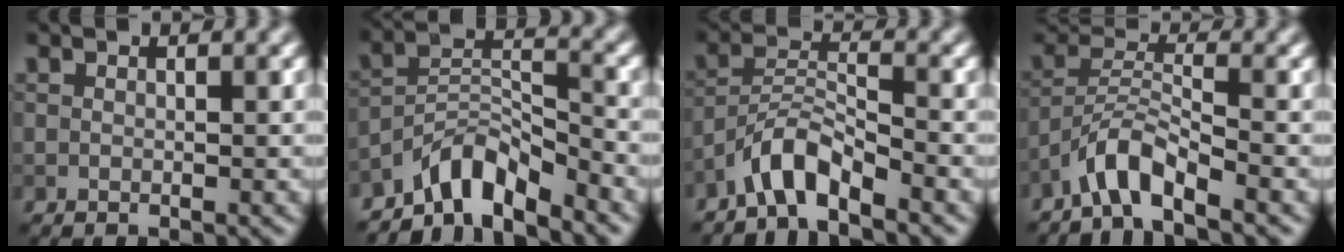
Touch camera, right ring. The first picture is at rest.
{"total": 5.2, "force": [-4.5, 1.4, 2.2], "torque": [-0.027, 0.006, -0.093]}
{"total": 3.5, "force": [-3.0, 0.5, 1.7], "torque": [-0.028, 0.012, -0.065]}
{"total": 3.2, "force": [-2.7, 0.4, 1.8], "torque": [-0.029, 0.011, -0.060]}